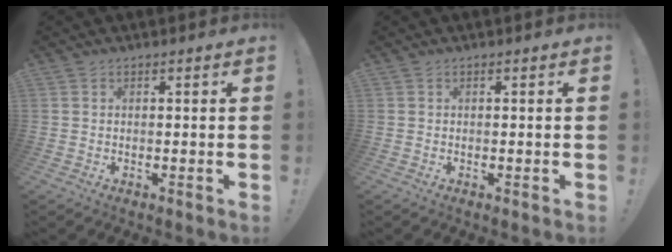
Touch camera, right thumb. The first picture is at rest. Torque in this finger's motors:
{"motor_torque": [0.00, 0.00, 0.00, 0.00, 0.00]}